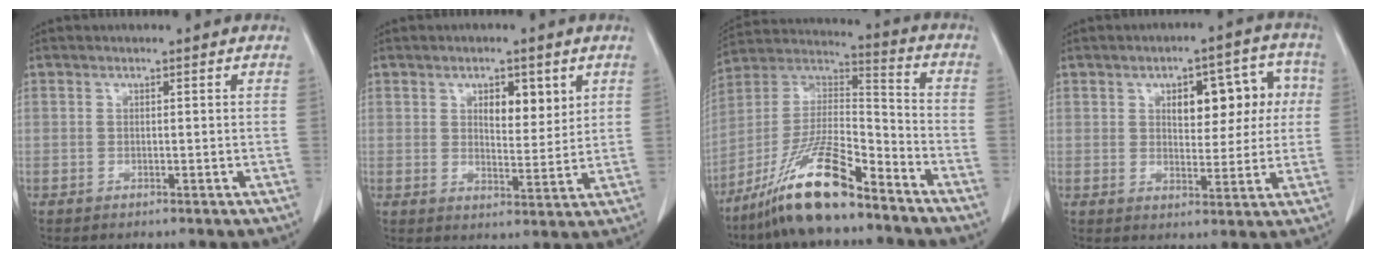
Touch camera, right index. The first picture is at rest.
{"total": 5.6, "force": [2.5, 2.4, 4.4], "torque": [-0.066, -0.005, 0.042]}
{"total": 16.0, "force": [-11.3, 2.5, 11.1], "torque": [-0.217, 0.001, -0.205]}
{"total": 9.6, "force": [2.3, 4.7, 8.1], "torque": [-0.094, 0.032, 0.035]}